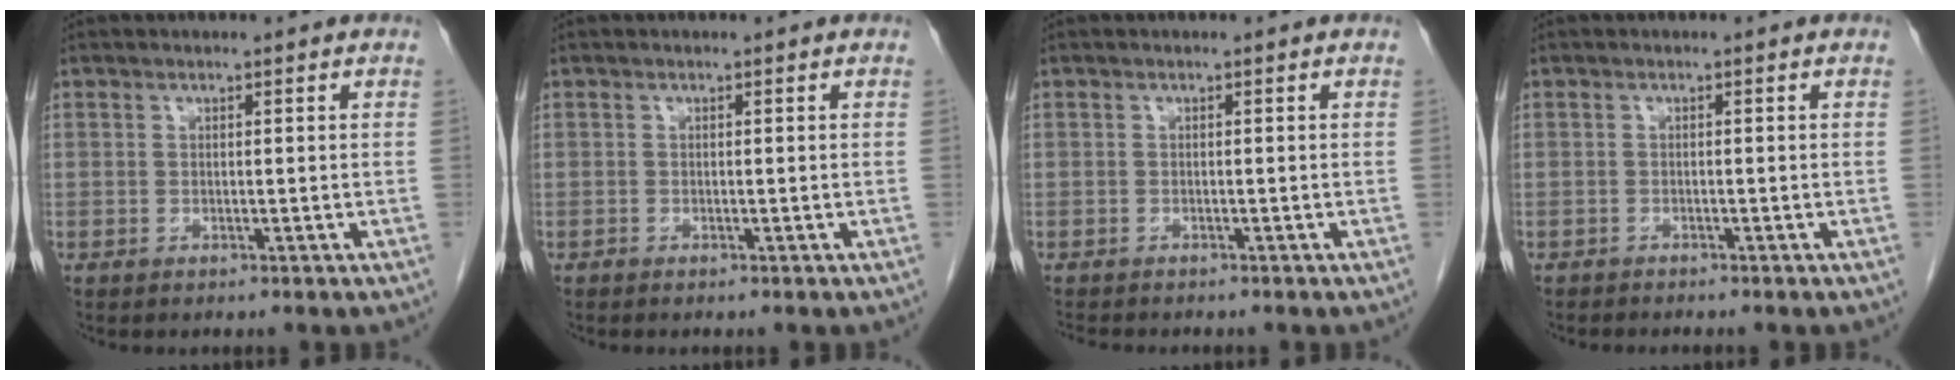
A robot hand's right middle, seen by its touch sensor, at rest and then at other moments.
{"total": 0.0}
{"total": 3.3, "force": [-3.0, 0.7, 1.3], "torque": [-0.020, -0.007, -0.043]}
{"total": 1.6, "force": [-1.5, 0.3, 0.4], "torque": [-0.010, -0.004, -0.024]}